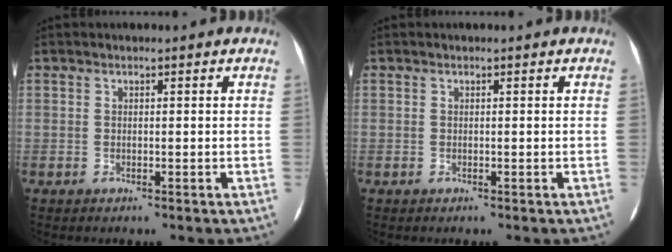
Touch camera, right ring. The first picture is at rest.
{"total": 0.0}